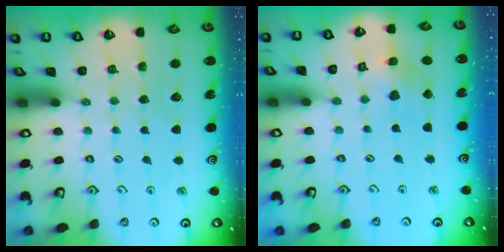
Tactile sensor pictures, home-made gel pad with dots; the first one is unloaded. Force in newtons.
{"total": 5.5, "press": 5.5, "slide": 0.5}